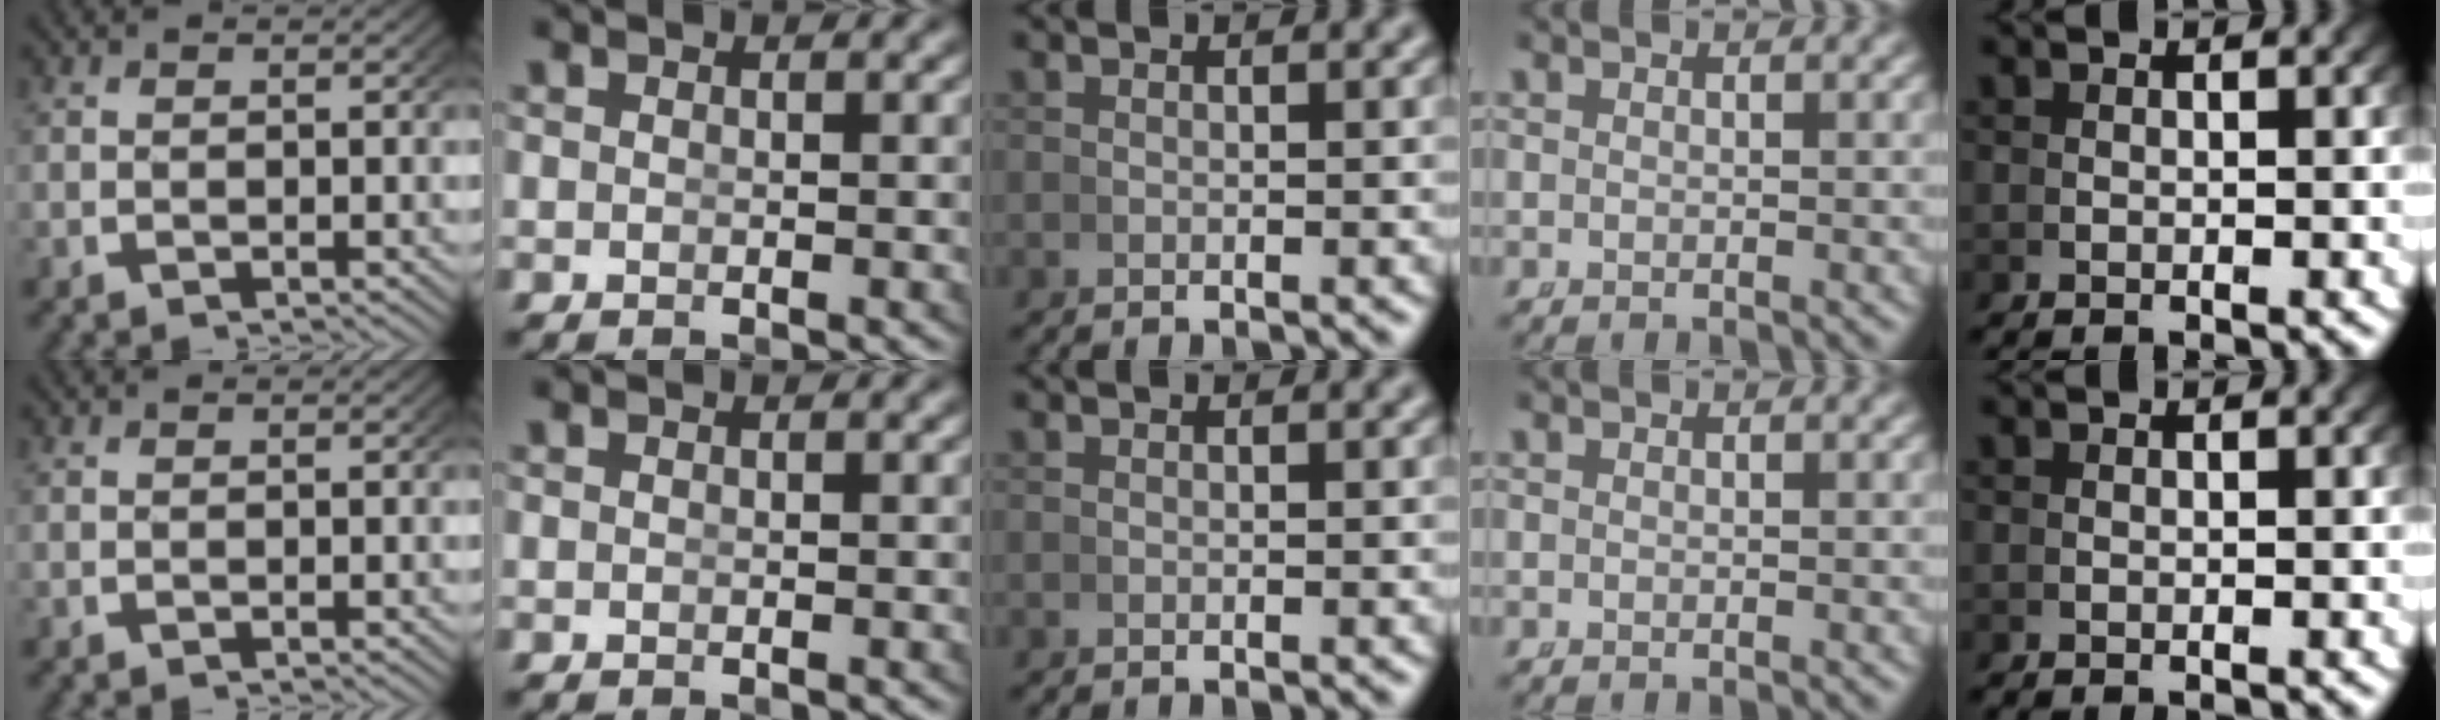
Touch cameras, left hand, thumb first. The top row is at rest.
{}